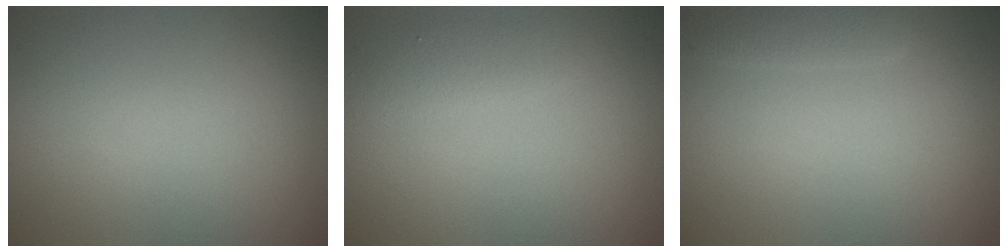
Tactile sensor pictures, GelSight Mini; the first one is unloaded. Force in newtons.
{"total": 1.6, "press": 1.6, "slide": 0.1}
{"total": 1.5, "press": 1.5, "slide": 0.2}